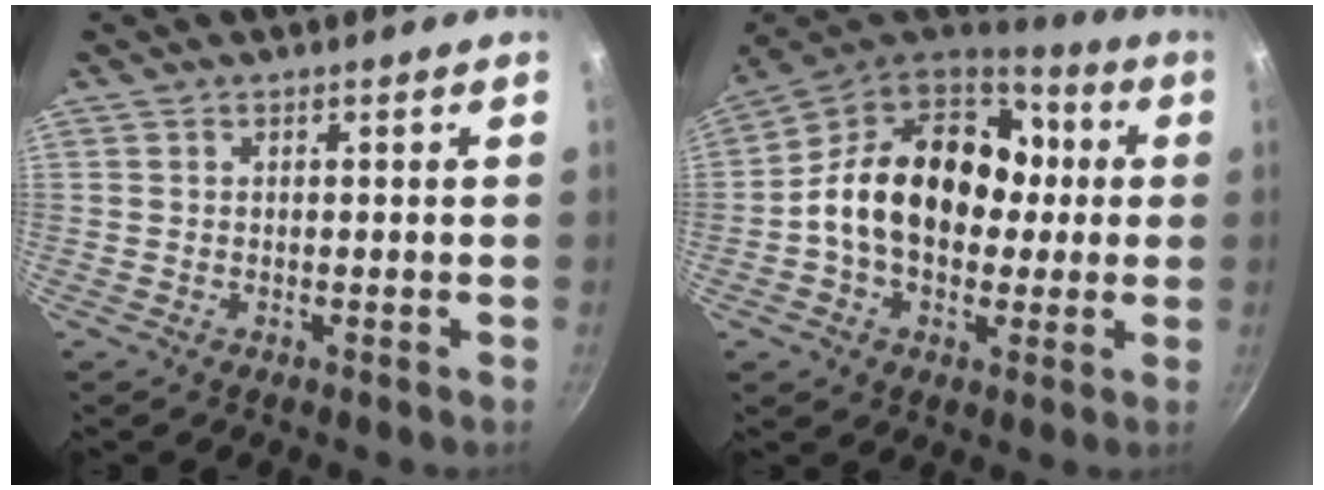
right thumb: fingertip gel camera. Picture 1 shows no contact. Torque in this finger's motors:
{"motor_torque": [1.64, 3.37, 1.06, -0.95, 0.17]}